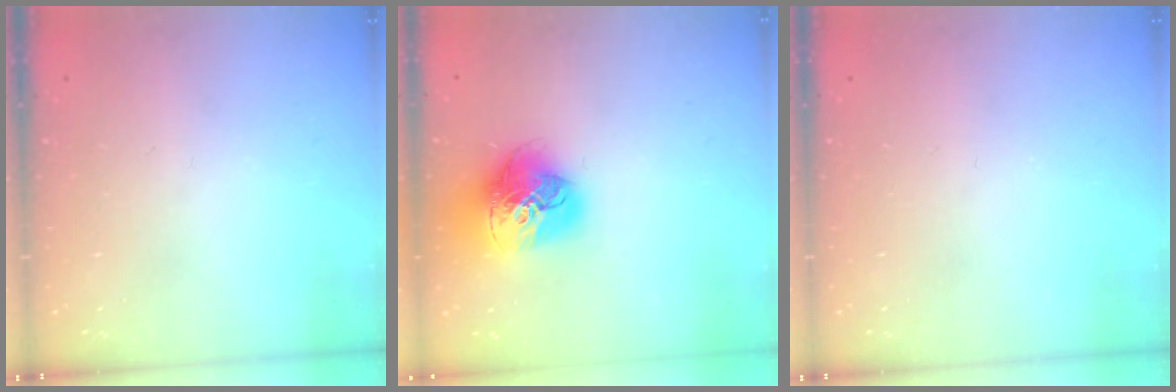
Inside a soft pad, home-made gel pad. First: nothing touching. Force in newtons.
{"total": 18.3, "press": 18.1, "slide": 2.2}
{"total": 0.0}